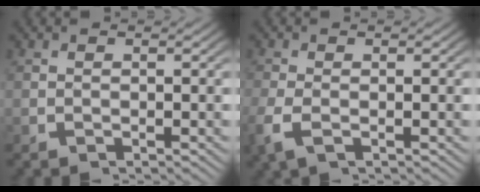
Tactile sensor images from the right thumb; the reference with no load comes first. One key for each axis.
{"total": 2.2, "fx": -0.8, "fy": 1.0, "fz": 1.8, "tx": -0.058, "ty": -0.008, "tz": -0.009}